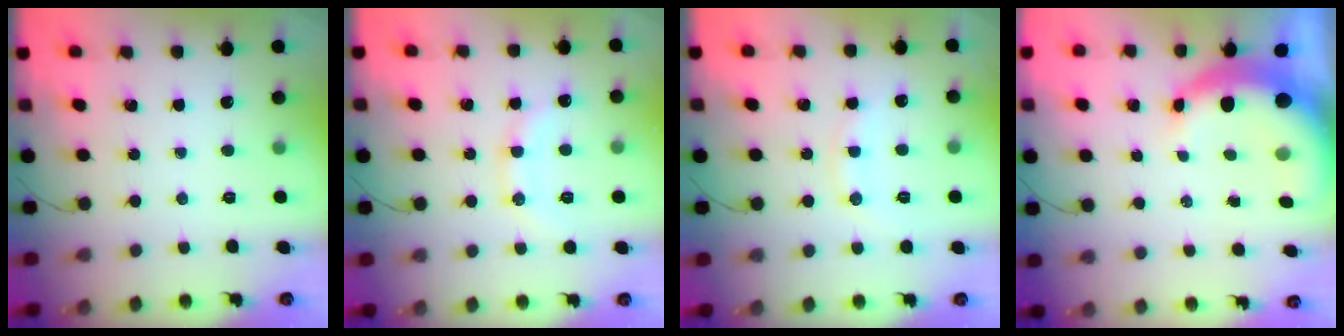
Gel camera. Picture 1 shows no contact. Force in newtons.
{"total": 10.7, "press": 10.7, "slide": 1.2}
{"total": 7.8, "press": 7.8, "slide": 0.7}
{"total": 10.0, "press": 9.9, "slide": 1.8}